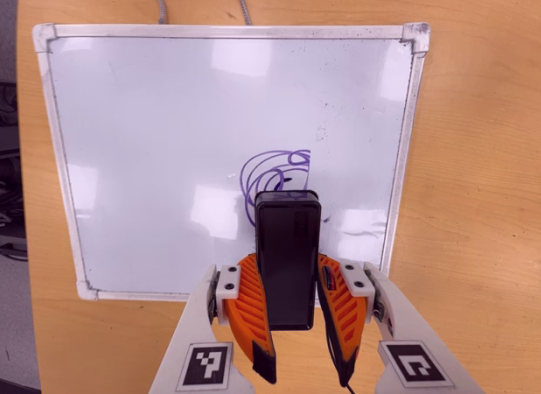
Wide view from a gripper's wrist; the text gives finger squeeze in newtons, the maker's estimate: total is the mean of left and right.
{"total": 9.3, "left": 7.2, "right": 11.4}